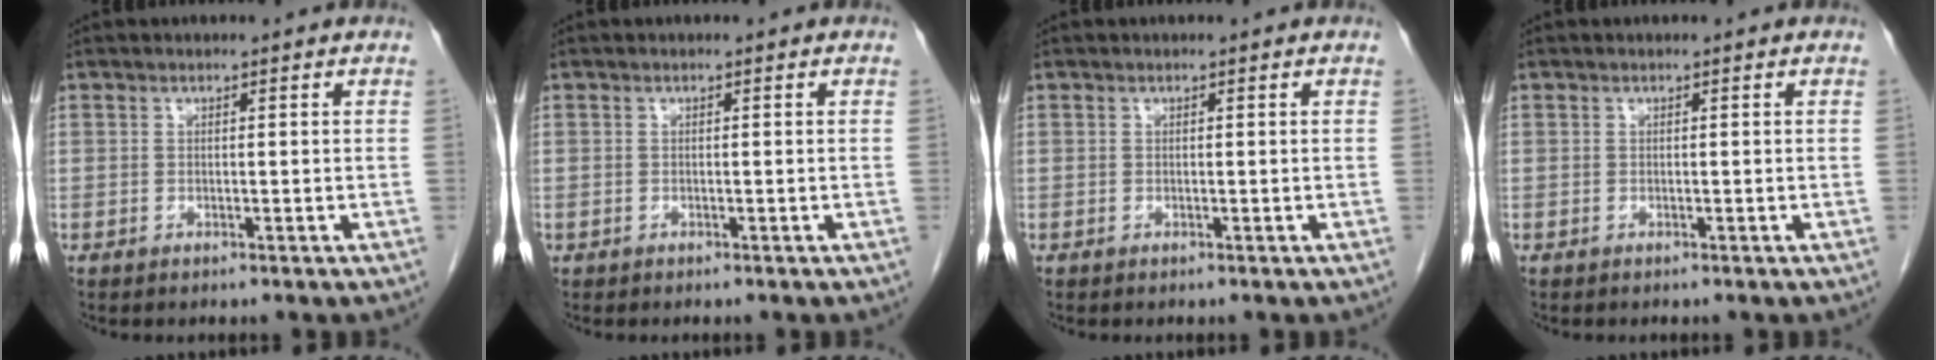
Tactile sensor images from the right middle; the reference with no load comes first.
{"total": 0.0}
{"total": 0.0}
{"total": 0.0}